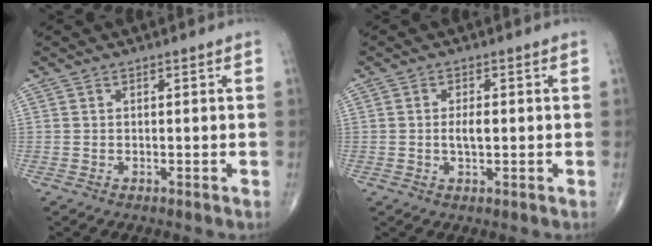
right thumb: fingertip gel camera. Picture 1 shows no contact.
{"total": 3.0, "force": [-0.1, 1.3, 2.6], "torque": [-0.049, -0.001, -0.003]}